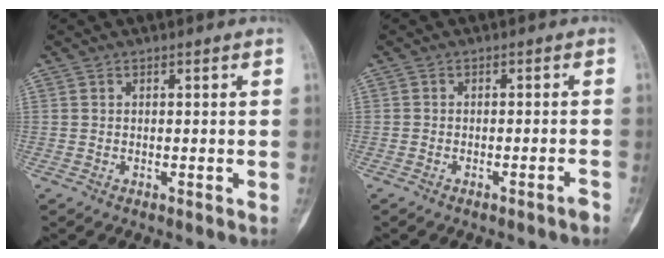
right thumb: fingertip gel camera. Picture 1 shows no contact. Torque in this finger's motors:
{"motor_torque": [1.01, 0.70, 0.09, -0.29, 0.06]}